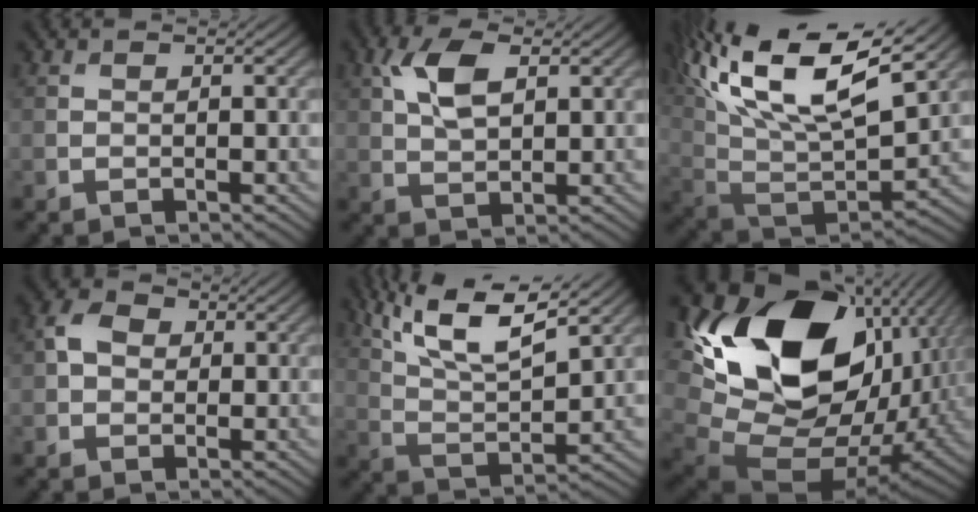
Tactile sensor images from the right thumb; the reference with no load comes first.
{"total": 6.0, "force": [2.1, 3.0, 4.7], "torque": [-0.110, 0.005, 0.038]}
{"total": 19.2, "force": [10.0, 8.1, 14.3], "torque": [-0.310, 0.040, 0.170]}
{"total": 3.6, "force": [0.5, 2.9, 2.1], "torque": [-0.047, 0.007, -0.002]}
{"total": 14.6, "force": [9.4, 4.4, 10.3], "torque": [-0.224, 0.018, 0.148]}
{"total": 20.6, "force": [4.5, 14.2, 14.3], "torque": [-0.303, -0.036, 0.114]}